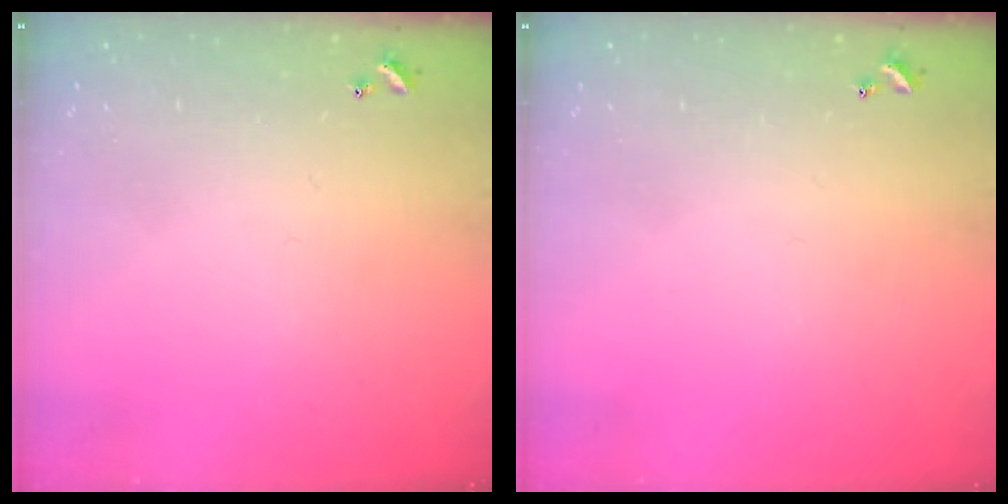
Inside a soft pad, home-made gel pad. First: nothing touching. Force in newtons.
{"total": 0.0}